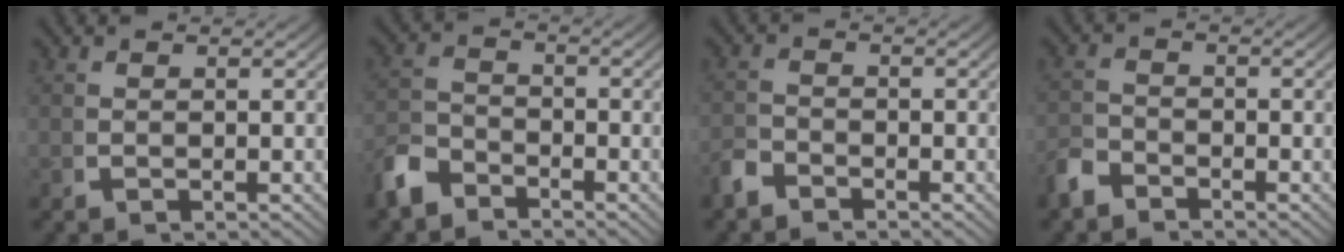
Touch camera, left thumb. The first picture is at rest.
{"total": 3.5, "force": [-2.9, 1.6, 1.1], "torque": [-0.024, -0.009, -0.052]}
{"total": 1.7, "force": [-1.6, 0.4, 0.2], "torque": [-0.004, -0.003, -0.034]}
{"total": 2.1, "force": [-2.0, 0.6, 0.3], "torque": [-0.008, -0.005, -0.039]}